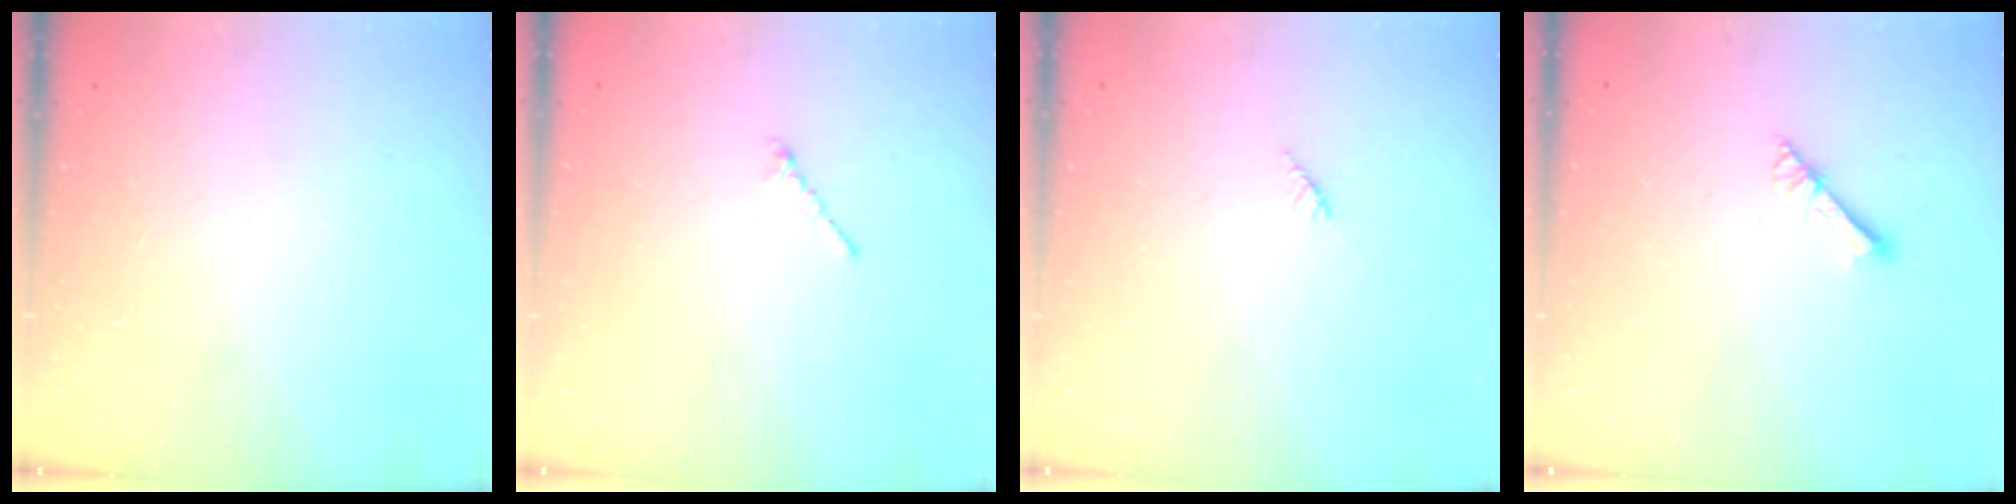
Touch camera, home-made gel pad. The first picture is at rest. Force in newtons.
{"total": 0.8, "press": 0.7, "slide": 0.4}
{"total": 2.7, "press": 2.7, "slide": 0.2}
{"total": 2.9, "press": 2.9, "slide": 0.3}